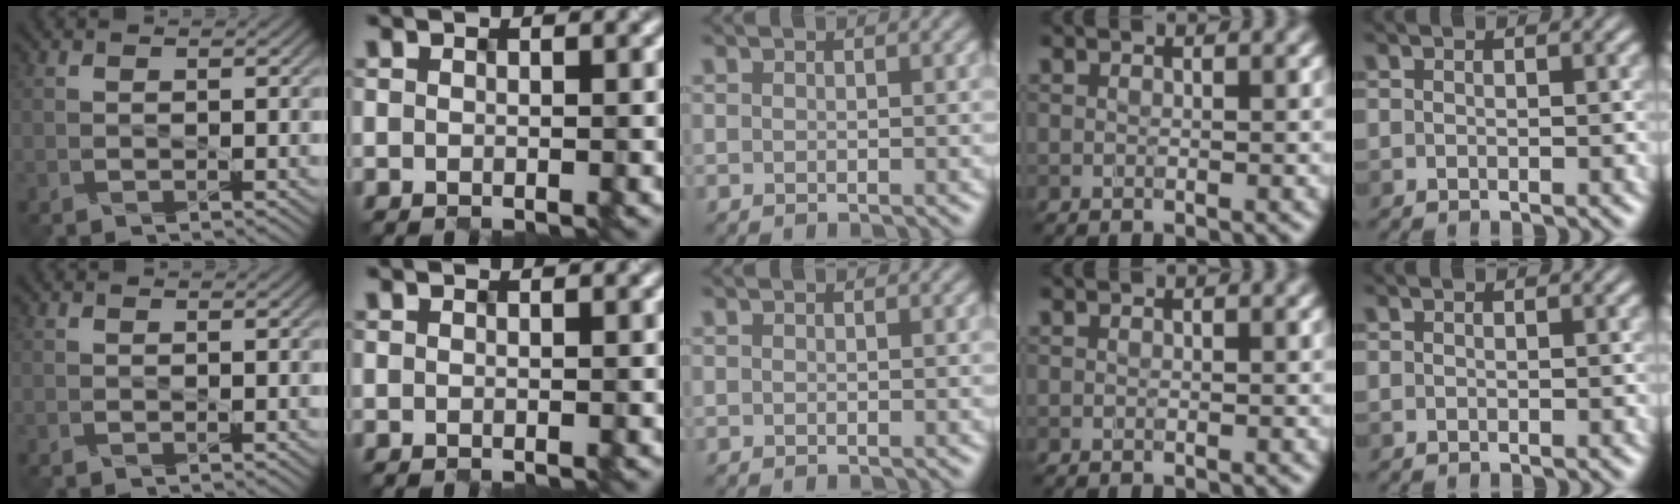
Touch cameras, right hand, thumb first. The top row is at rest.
{}